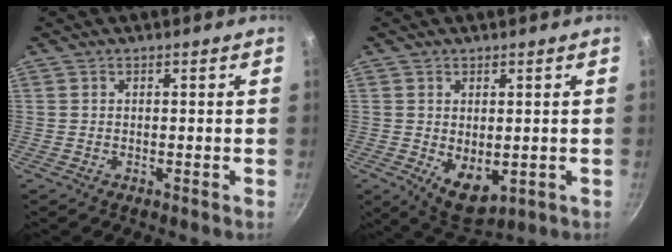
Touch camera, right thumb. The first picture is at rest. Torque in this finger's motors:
{"motor_torque": [-0.20, 0.63, 0.05, -0.02, 0.02]}